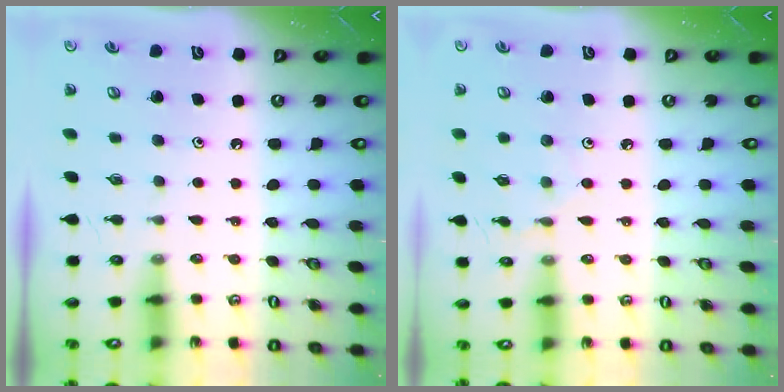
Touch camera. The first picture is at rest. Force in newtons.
{"total": 3.1, "press": 3.0, "slide": 0.4}